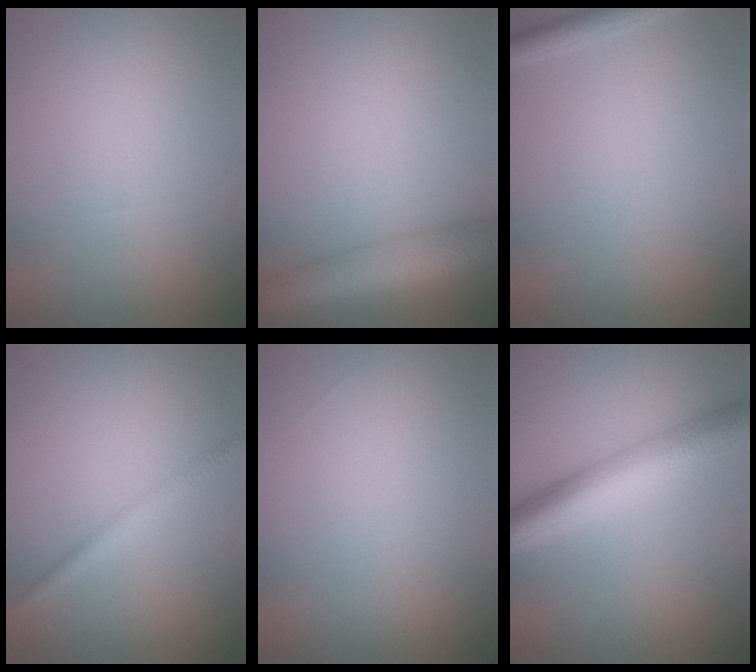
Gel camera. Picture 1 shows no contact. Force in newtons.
{"total": 6.0, "press": 6.0, "slide": 0.2}
{"total": 1.9, "press": 1.9, "slide": 0.1}
{"total": 1.8, "press": 1.8, "slide": 0.1}
{"total": 0.0}
{"total": 6.4, "press": 6.4, "slide": 0.2}